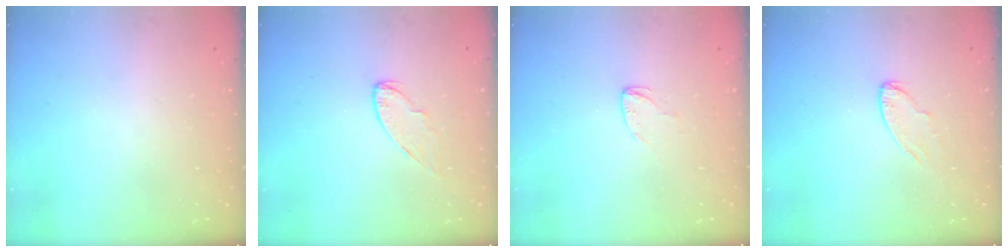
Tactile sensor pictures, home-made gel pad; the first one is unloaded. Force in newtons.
{"total": 6.0, "press": 6.0, "slide": 0.5}
{"total": 3.3, "press": 3.3, "slide": 0.2}
{"total": 6.4, "press": 6.3, "slide": 0.5}